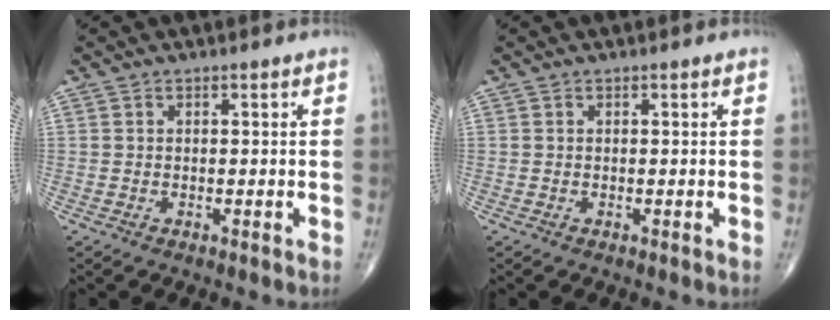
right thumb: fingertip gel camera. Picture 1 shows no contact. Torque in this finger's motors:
{"motor_torque": [0.00, 0.00, -0.02, -0.02, 0.00]}